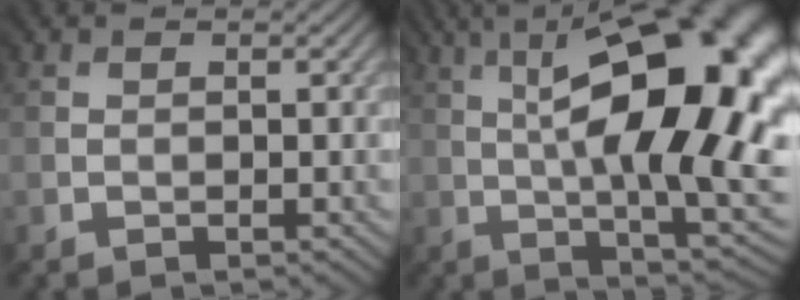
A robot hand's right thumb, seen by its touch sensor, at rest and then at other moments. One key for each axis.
{"total": 18.5, "fx": 2.5, "fy": 7.0, "fz": 17.0, "tx": -0.214, "ty": 0.033, "tz": 0.028}